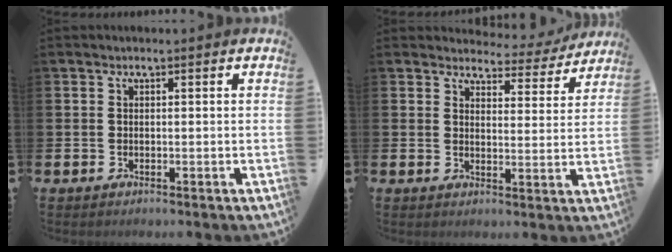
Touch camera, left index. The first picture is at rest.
{"total": 3.8, "force": [3.6, 1.1, 0.2], "torque": [-0.001, -0.034, 0.055]}